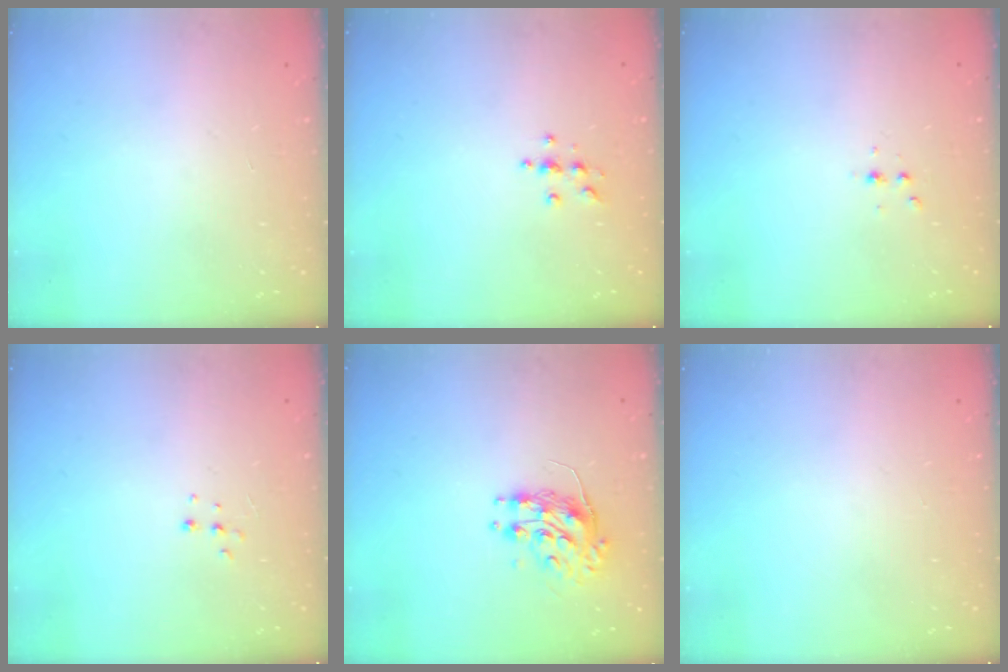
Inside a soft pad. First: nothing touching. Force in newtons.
{"total": 4.3, "press": 4.3, "slide": 0.5}
{"total": 2.3, "press": 2.3, "slide": 0.3}
{"total": 4.6, "press": 4.5, "slide": 0.8}
{"total": 8.7, "press": 8.7, "slide": 0.8}
{"total": 0.0}